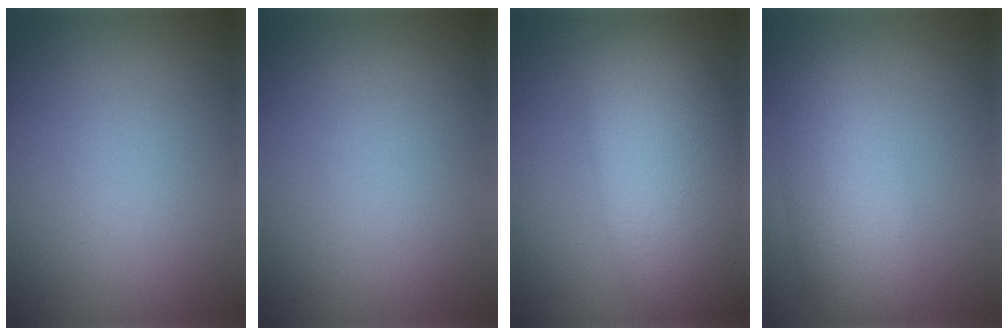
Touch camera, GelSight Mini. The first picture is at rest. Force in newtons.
{"total": 0.0}
{"total": 11.3, "press": 11.3, "slide": 0.7}
{"total": 4.9, "press": 4.9, "slide": 0.2}